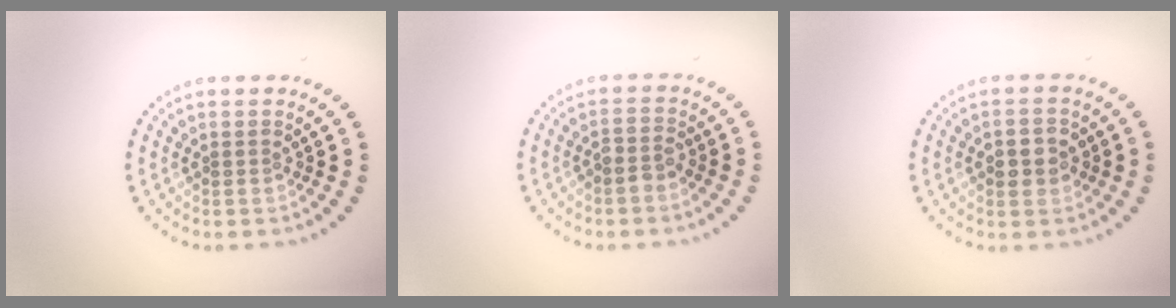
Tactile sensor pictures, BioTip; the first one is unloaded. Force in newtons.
{"total": 1.5, "press": 1.2, "slide": 0.8}
{"total": 2.4, "press": 2.4, "slide": 0.2}